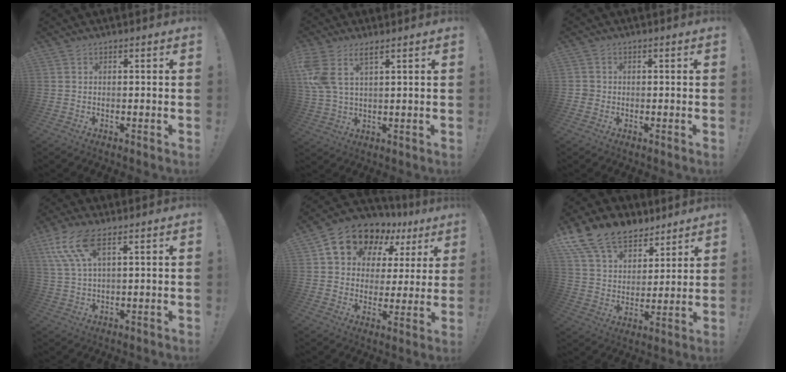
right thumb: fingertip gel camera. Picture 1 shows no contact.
{"total": 7.7, "force": [4.1, 3.2, 5.7], "torque": [-0.127, -0.014, 0.081]}
{"total": 1.7, "force": [-0.5, 1.6, 0.4], "torque": [-0.005, 0.006, -0.009]}
{"total": 10.7, "force": [5.6, 3.9, 8.3], "torque": [-0.162, -0.016, 0.108]}
{"total": 13.0, "force": [8.5, 8.2, 5.5], "torque": [-0.094, -0.063, 0.155]}
{"total": 16.1, "force": [11.3, 9.8, 5.9], "torque": [-0.104, -0.073, 0.215]}